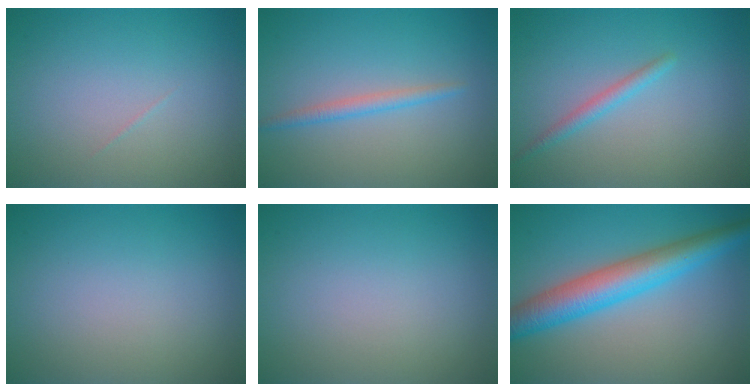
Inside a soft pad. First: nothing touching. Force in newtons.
{"total": 1.6, "press": 1.6, "slide": 0.0}
{"total": 1.4, "press": 1.4, "slide": 0.1}
{"total": 0.0}
{"total": 0.0}
{"total": 6.4, "press": 6.4, "slide": 0.1}